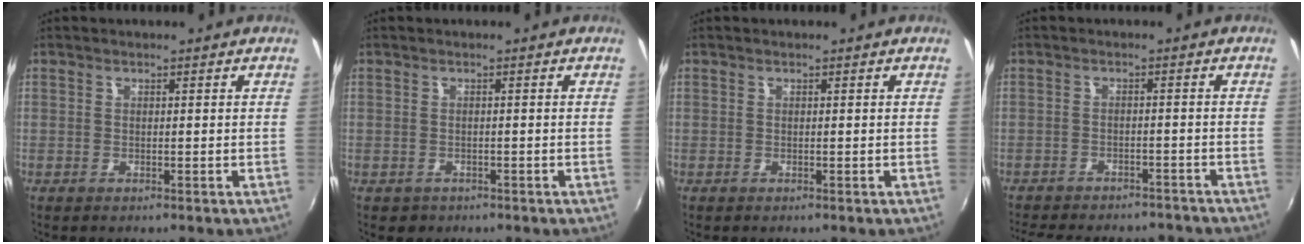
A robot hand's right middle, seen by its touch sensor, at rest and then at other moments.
{"total": 1.6, "force": [-0.8, 1.4, 0.4], "torque": [-0.011, -0.002, -0.008]}
{"total": 0.0}
{"total": 16.1, "force": [-13.9, 5.3, 6.2], "torque": [-0.137, -0.003, -0.183]}